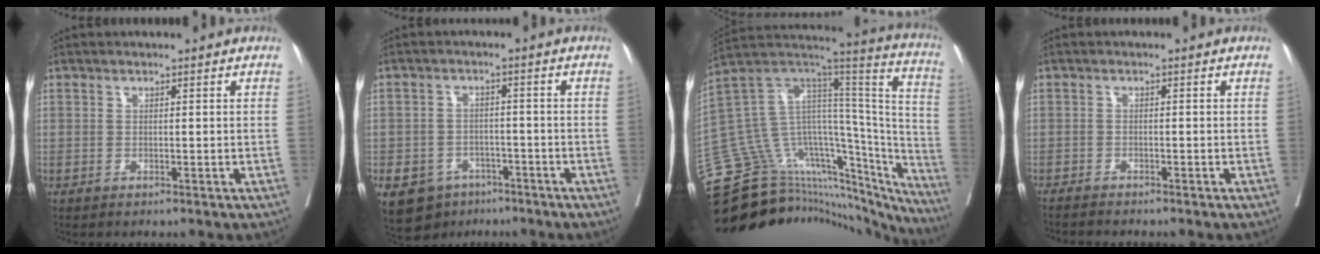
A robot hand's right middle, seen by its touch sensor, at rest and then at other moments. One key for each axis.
{"total": 8.3, "fx": -5.0, "fy": 6.1, "fz": 2.3, "tx": -0.039, "ty": 0.006, "tz": -0.069}
{"total": 38.1, "fx": -32.9, "fy": 12.9, "fz": 14.0, "tx": -0.175, "ty": 0.044, "tz": -0.443}
{"total": 2.3, "fx": -2.2, "fy": 0.1, "fz": 0.5, "tx": -0.006, "ty": -0.006, "tz": -0.035}